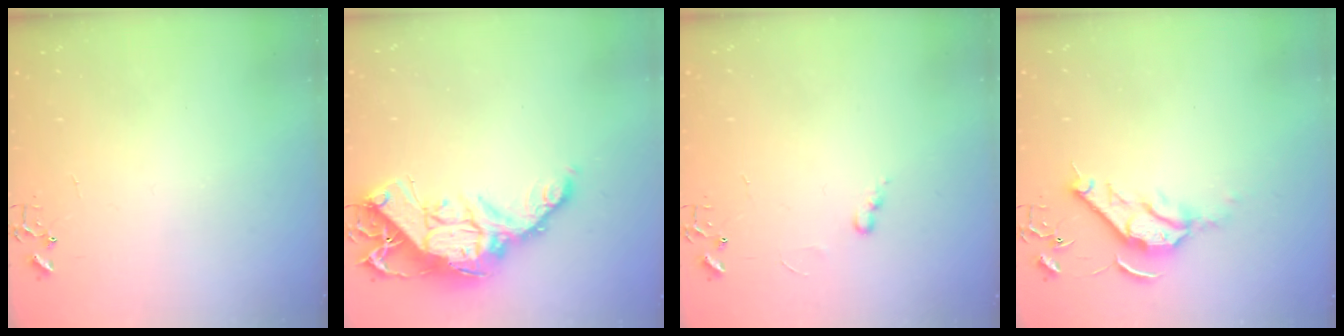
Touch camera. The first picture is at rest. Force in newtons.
{"total": 17.2, "press": 17.1, "slide": 1.6}
{"total": 3.5, "press": 3.4, "slide": 0.5}
{"total": 10.3, "press": 10.2, "slide": 1.2}